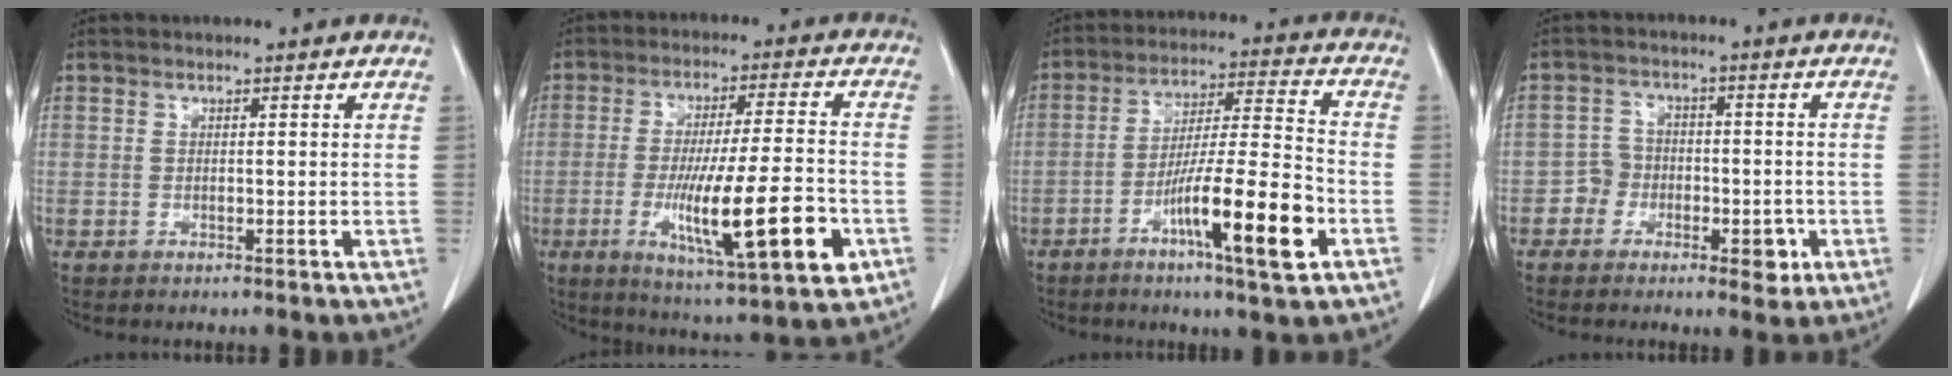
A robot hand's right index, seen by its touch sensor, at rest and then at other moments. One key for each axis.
{"total": 17.4, "fx": -5.2, "fy": 1.9, "fz": 16.5, "tx": -0.272, "ty": -0.020, "tz": -0.073}
{"total": 14.1, "fx": -6.1, "fy": 0.6, "fz": 12.7, "tx": -0.216, "ty": -0.008, "tz": -0.102}
{"total": 5.6, "fx": -2.4, "fy": 4.2, "fz": 2.8, "tx": -0.025, "ty": 0.015, "tz": -0.039}